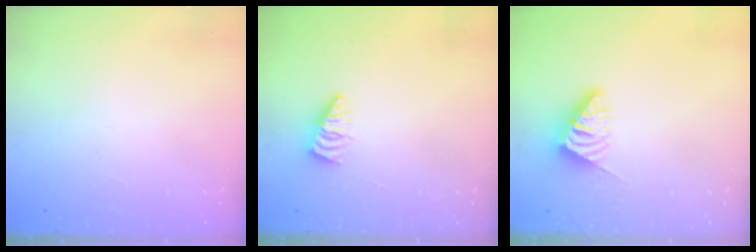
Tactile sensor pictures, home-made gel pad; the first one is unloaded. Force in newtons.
{"total": 2.6, "press": 2.6, "slide": 0.2}
{"total": 2.5, "press": 2.4, "slide": 0.6}